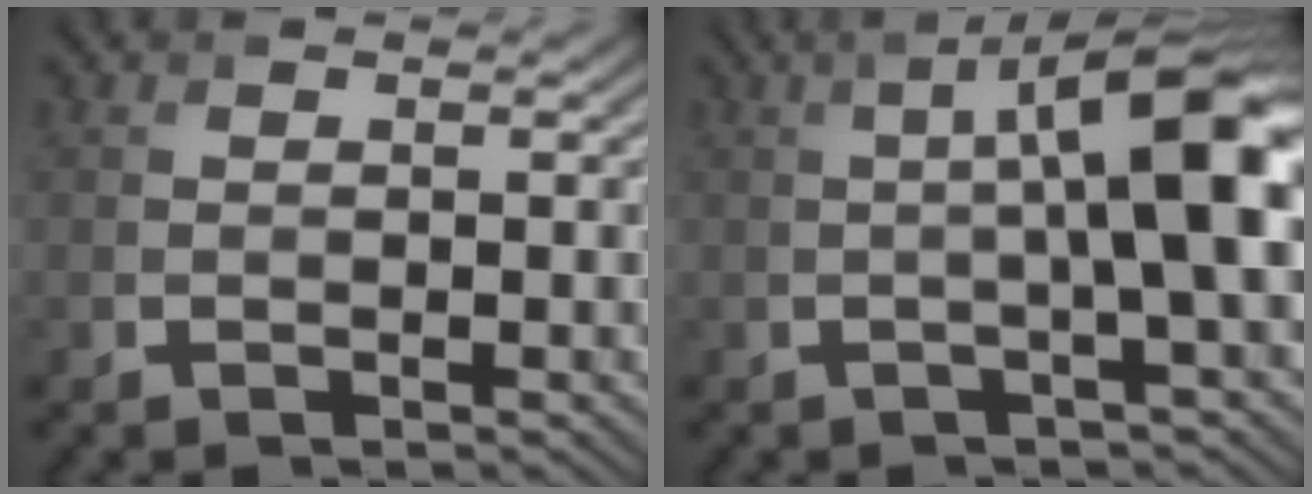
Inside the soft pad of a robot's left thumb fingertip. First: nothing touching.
{"total": 9.2, "force": [0.2, 1.7, 9.1], "torque": [-0.130, 0.023, -0.005]}